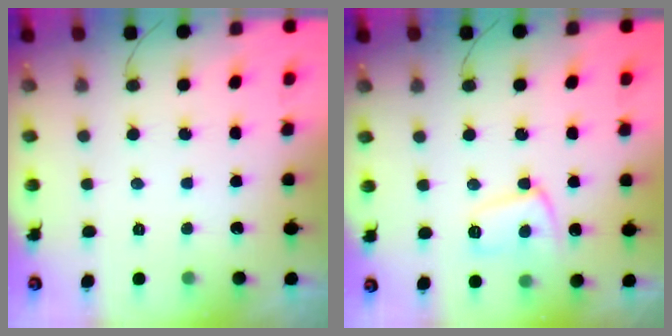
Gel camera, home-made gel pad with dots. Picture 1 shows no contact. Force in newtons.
{"total": 10.0, "press": 10.0, "slide": 0.8}